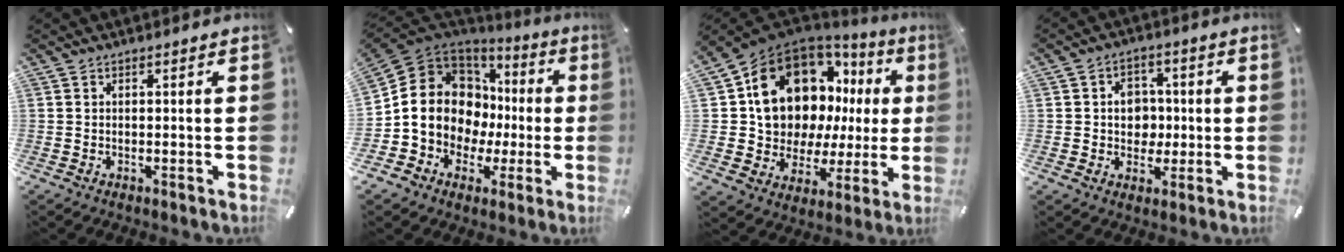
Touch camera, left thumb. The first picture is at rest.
{"total": 14.4, "force": [0.2, 12.9, 6.3], "torque": [-0.135, -0.020, 0.014]}
{"total": 18.8, "force": [8.0, 13.6, 10.3], "torque": [-0.174, -0.056, 0.155]}
{"total": 6.9, "force": [0.0, 6.2, 3.0], "torque": [-0.036, 0.006, -0.003]}